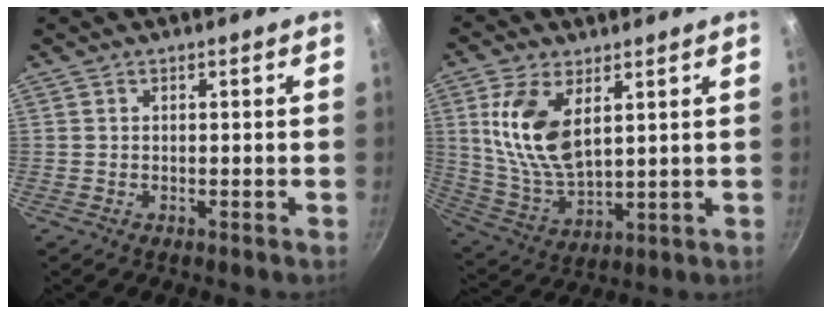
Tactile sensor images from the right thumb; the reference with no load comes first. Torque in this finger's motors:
{"motor_torque": [1.17, 1.05, 1.59, 0.04, 0.16]}